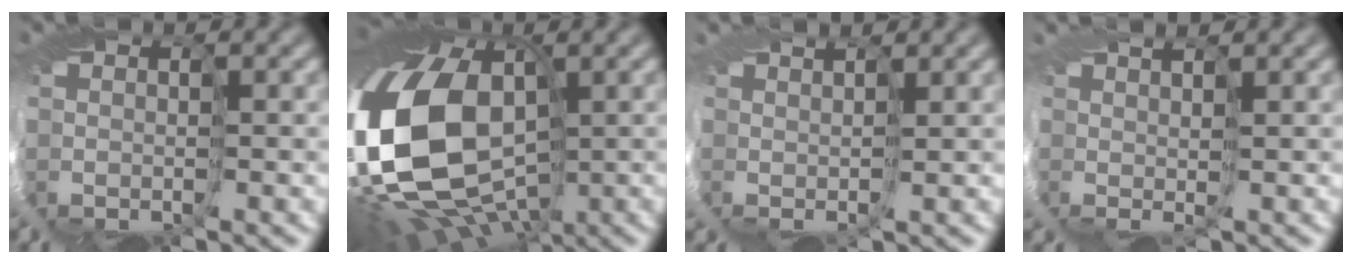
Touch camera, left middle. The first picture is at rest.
{"total": 16.6, "force": [-2.1, 10.1, 13.1], "torque": [-0.265, -0.039, -0.042]}
{"total": 3.3, "force": [2.4, -2.0, -1.2], "torque": [0.025, 0.023, 0.009]}
{"total": 3.6, "force": [1.2, -3.0, -1.5], "torque": [0.033, 0.006, -0.002]}